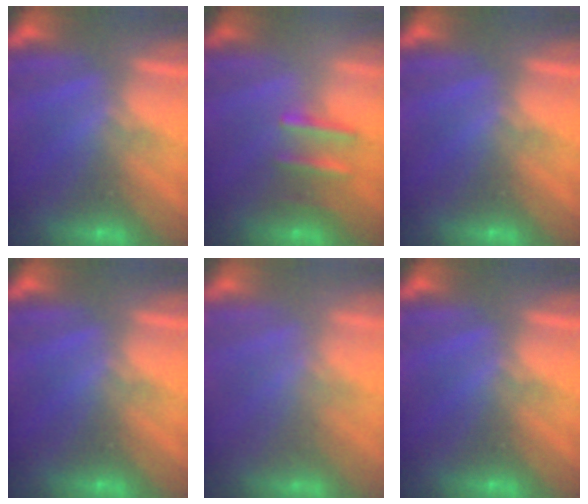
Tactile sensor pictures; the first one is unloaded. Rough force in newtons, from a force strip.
{"total": 2.5}
{"total": 0.0}
{"total": 0.0}
{"total": 1.8}
{"total": 0.0}